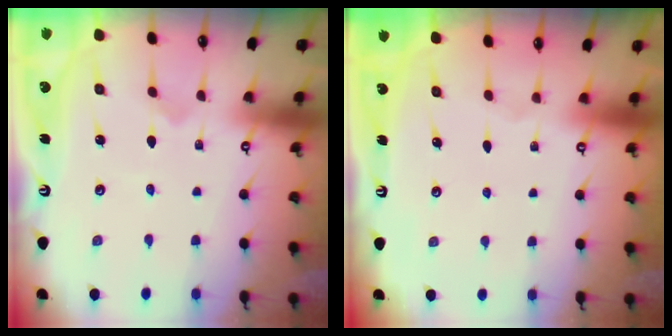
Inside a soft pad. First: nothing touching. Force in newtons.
{"total": 0.0}